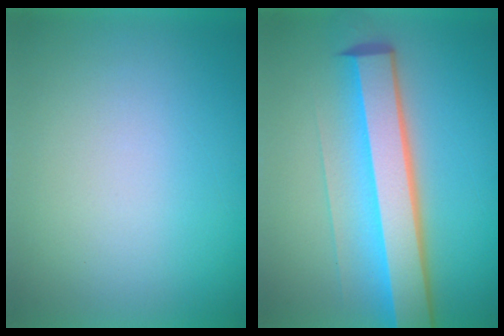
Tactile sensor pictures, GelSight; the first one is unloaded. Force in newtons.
{"total": 8.0}